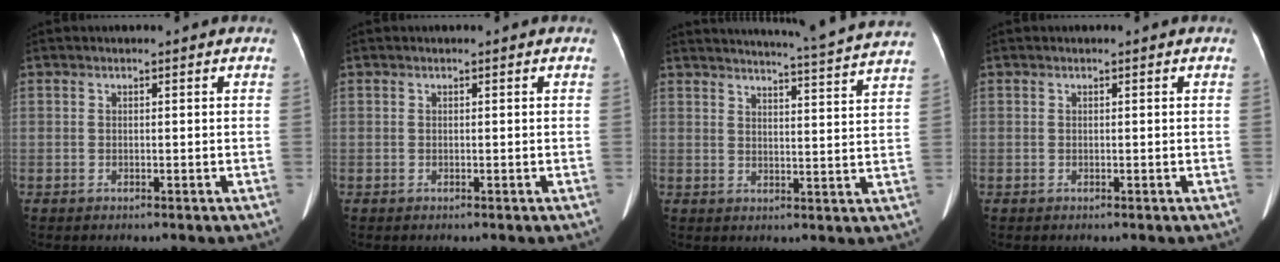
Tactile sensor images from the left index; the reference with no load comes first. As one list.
[{"total": 0.0}, {"total": 17.0, "force": [16.0, -1.6, 5.5], "torque": [-0.095, -0.054, 0.188]}, {"total": 0.0}]